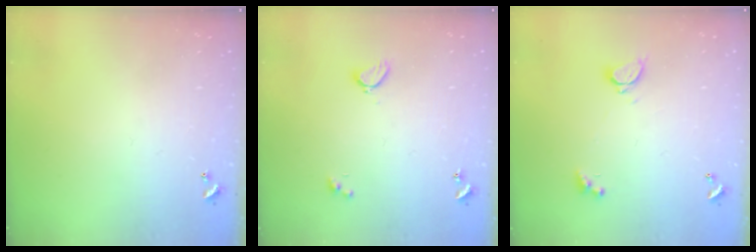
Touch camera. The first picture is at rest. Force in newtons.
{"total": 2.1, "press": 2.0, "slide": 0.5}
{"total": 2.3, "press": 2.2, "slide": 0.7}